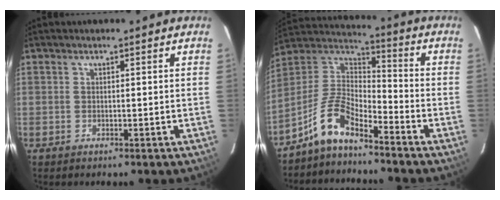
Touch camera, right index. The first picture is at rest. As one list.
[{"total": 9.1, "force": [-7.0, 2.8, 5.2], "torque": [-0.120, 0.027, -0.137]}]